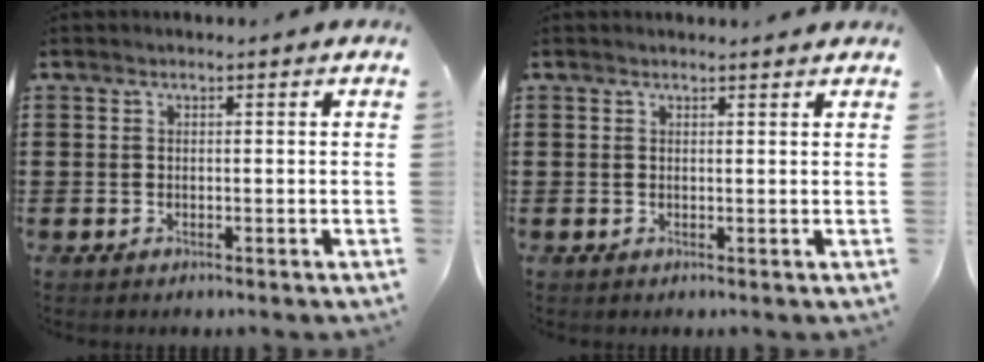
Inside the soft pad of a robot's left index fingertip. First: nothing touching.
{"total": 0.8, "force": [0.8, 0.0, 0.1], "torque": [-0.005, -0.001, 0.015]}